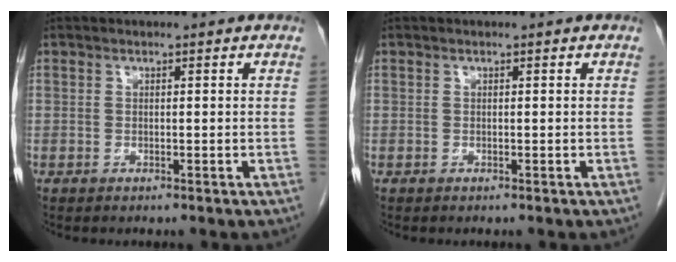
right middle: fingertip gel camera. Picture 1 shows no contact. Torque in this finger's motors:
{"motor_torque": [0.05, -0.07, 0.01, 0.00]}